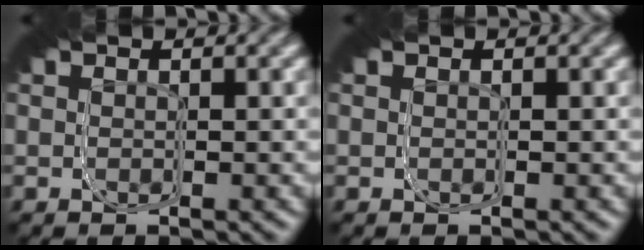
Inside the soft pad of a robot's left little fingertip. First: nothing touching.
{"total": 0.0}